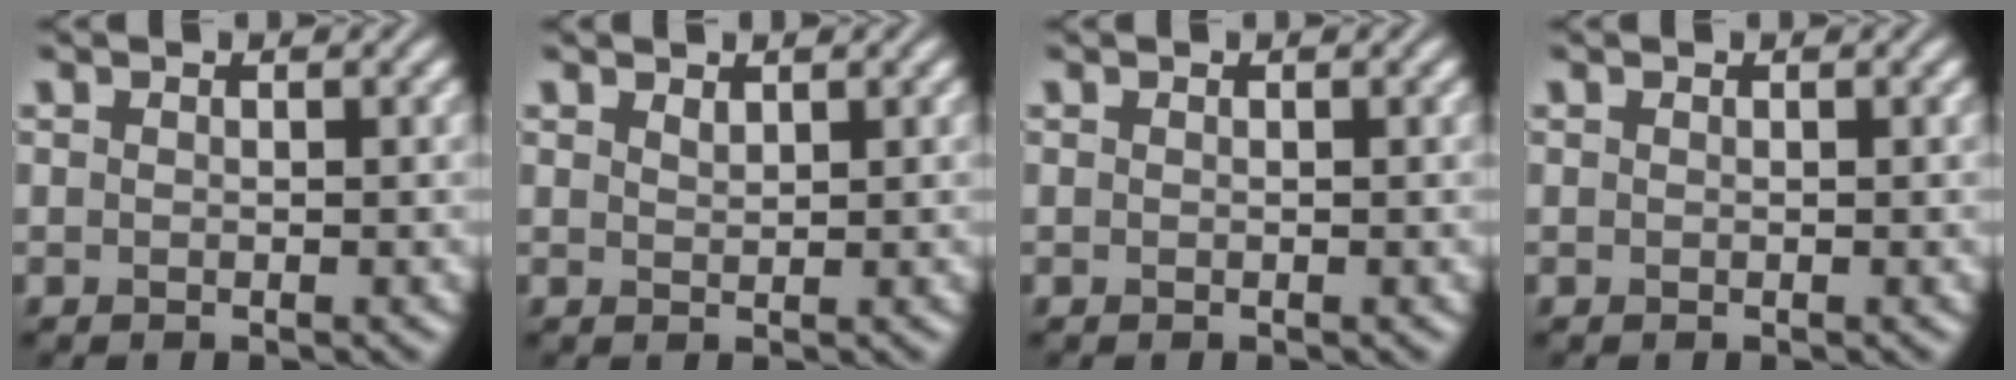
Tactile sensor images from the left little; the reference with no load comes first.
{"total": 0.8, "force": [0.7, 0.2, 0.3], "torque": [-0.007, -0.001, 0.016]}
{"total": 0.0}
{"total": 0.0}